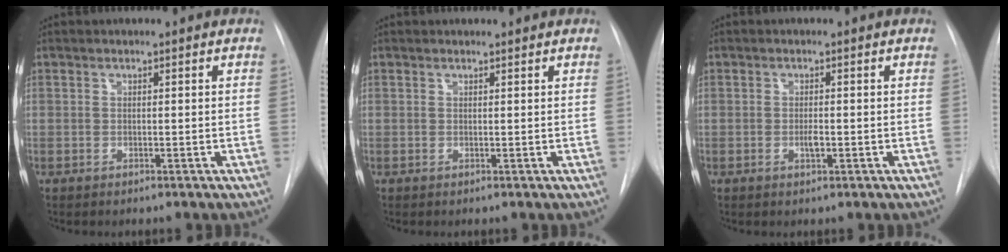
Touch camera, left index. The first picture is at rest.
{"total": 1.0, "force": [1.0, 0.1, 0.0], "torque": [-0.008, 0.008, 0.014]}
{"total": 1.4, "force": [-0.4, 0.4, 1.2], "torque": [-0.024, -0.001, -0.008]}